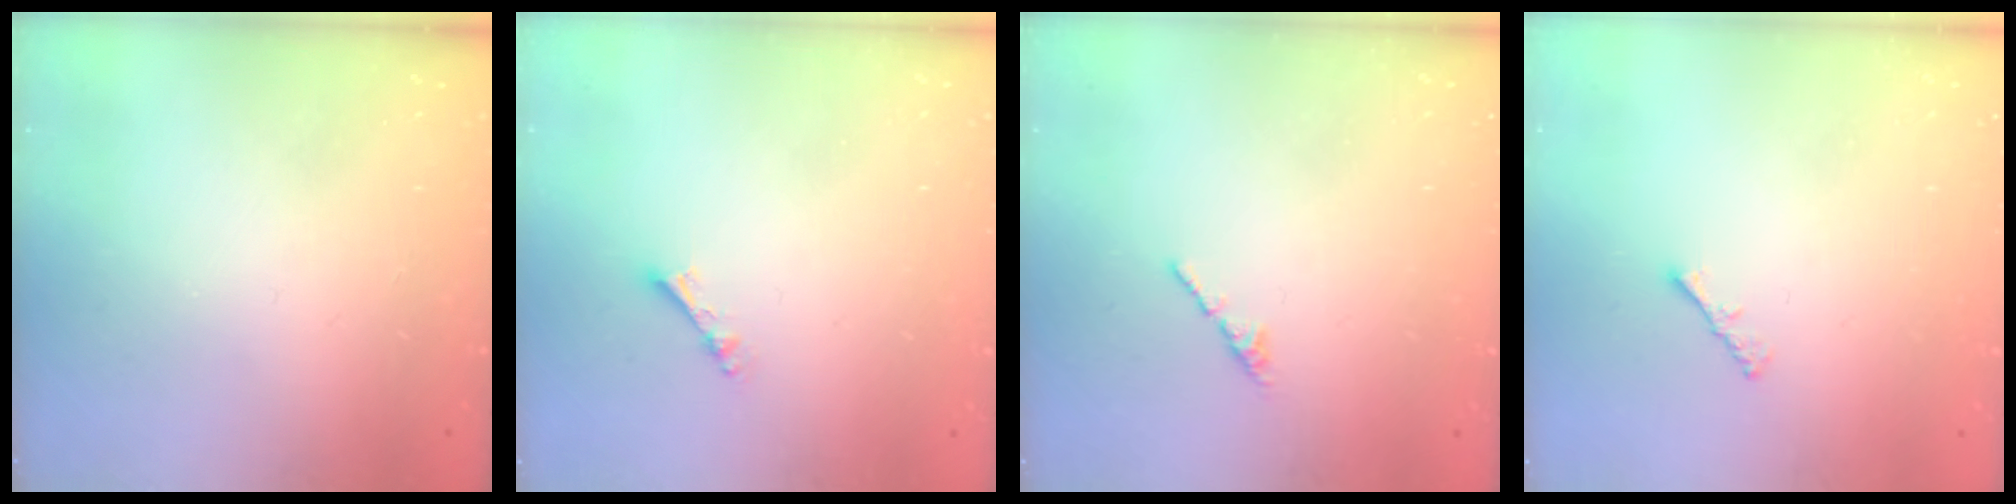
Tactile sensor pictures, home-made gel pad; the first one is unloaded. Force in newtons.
{"total": 3.5, "press": 3.5, "slide": 0.1}
{"total": 0.8, "press": 0.7, "slide": 0.5}
{"total": 1.3, "press": 1.3, "slide": 0.4}